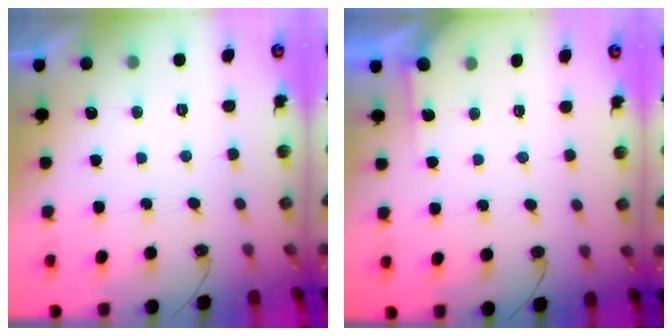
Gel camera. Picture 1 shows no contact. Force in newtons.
{"total": 3.1, "press": 3.1, "slide": 0.2}